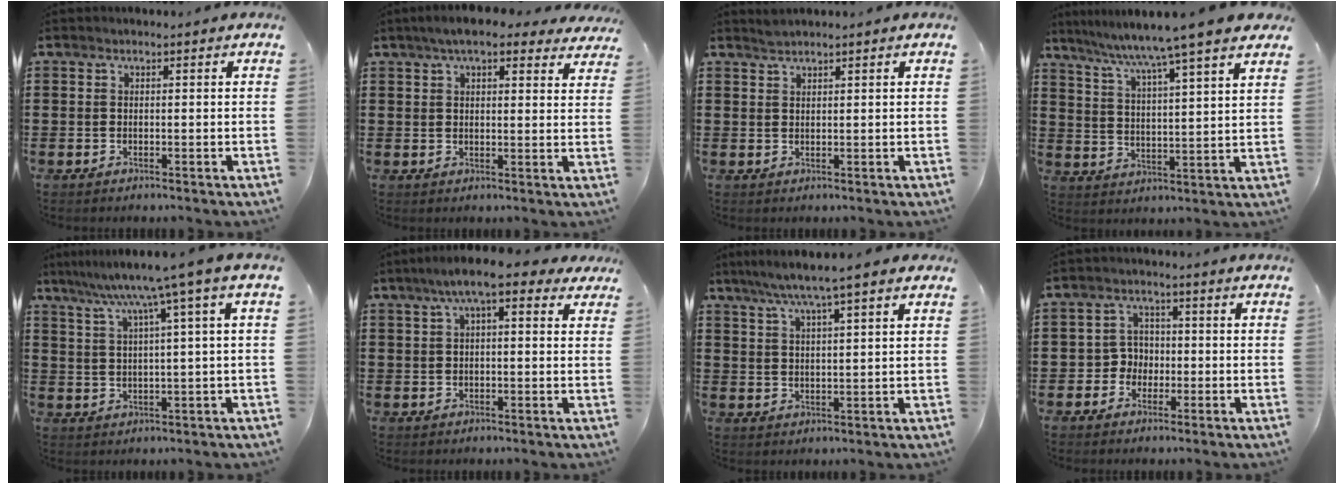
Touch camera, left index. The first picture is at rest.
{"total": 6.1, "force": [4.9, 1.4, 3.4], "torque": [-0.070, -0.003, 0.088]}
{"total": 1.2, "force": [1.2, 0.0, 0.1], "torque": [-0.005, 0.000, 0.022]}
{"total": 6.8, "force": [5.7, -1.5, 3.3], "torque": [-0.088, -0.041, 0.088]}
{"total": 7.1, "force": [3.9, -0.9, 5.9], "torque": [-0.128, -0.022, 0.059]}
{"total": 7.3, "force": [4.2, 1.6, 5.7], "torque": [-0.110, 0.004, 0.071]}
{"total": 5.1, "force": [4.0, -0.2, 3.3], "torque": [-0.075, -0.012, 0.067]}
{"total": 3.6, "force": [-1.2, 3.2, 1.1], "torque": [-0.033, 0.007, -0.027]}